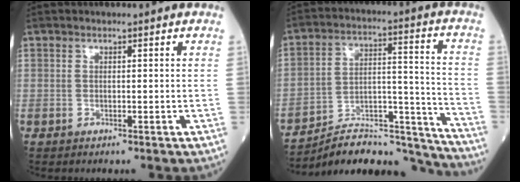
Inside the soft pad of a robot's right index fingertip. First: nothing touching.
{"total": 18.2, "force": [-17.8, 1.8, 3.4], "torque": [-0.048, 0.045, -0.277]}